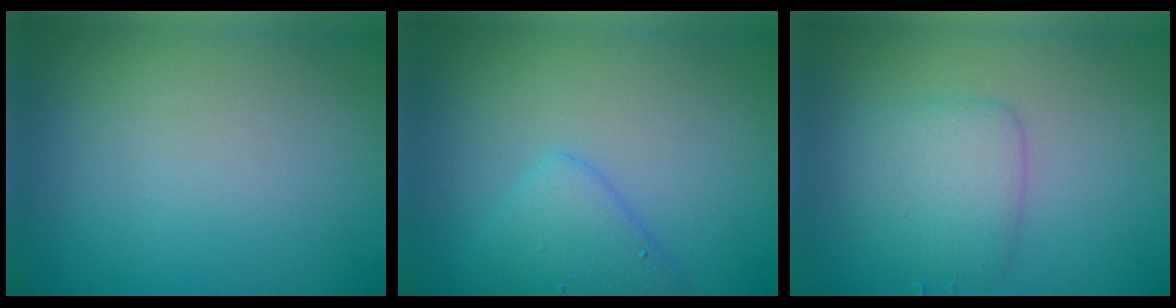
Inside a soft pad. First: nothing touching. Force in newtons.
{"total": 2.8, "press": 2.8, "slide": 0.1}
{"total": 3.2, "press": 3.2, "slide": 0.1}